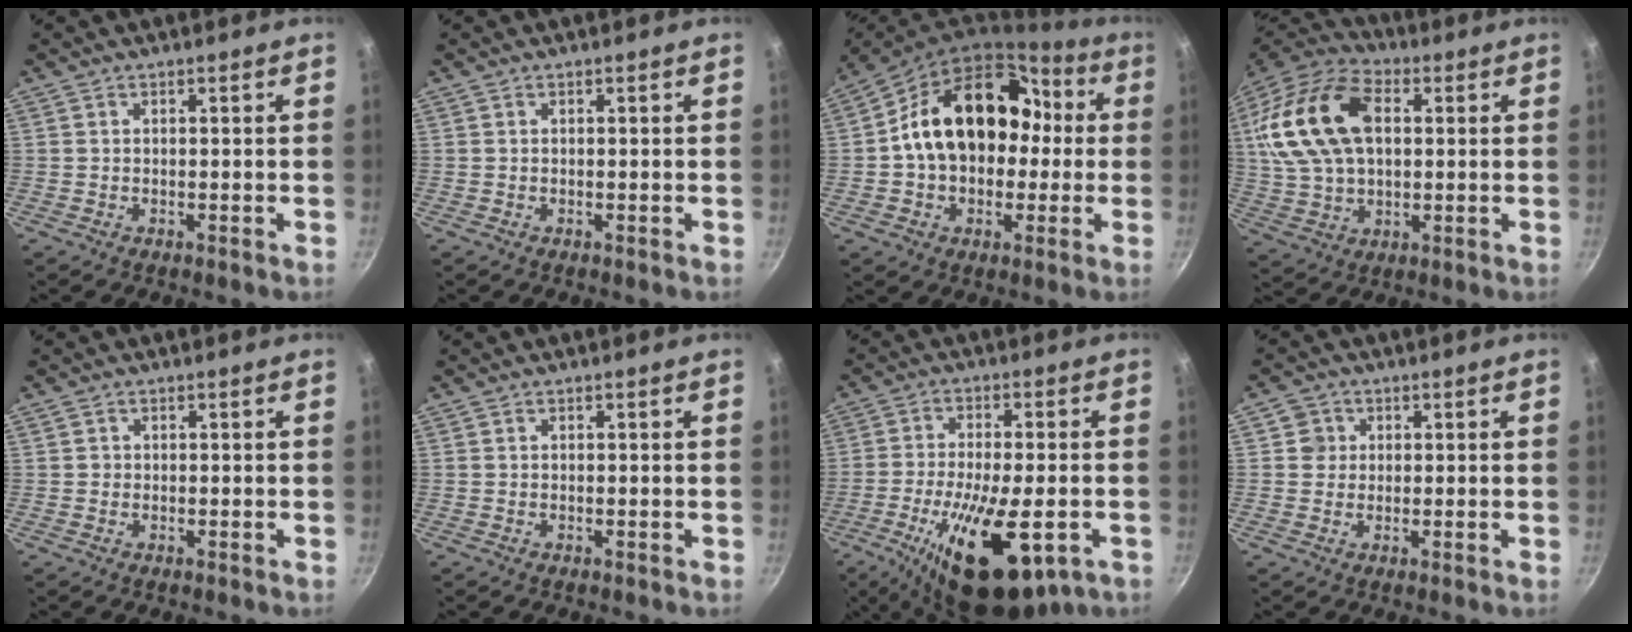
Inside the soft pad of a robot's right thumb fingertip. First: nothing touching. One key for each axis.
{"total": 0.0}
{"total": 20.7, "fx": 1.3, "fy": 15.2, "fz": 14.0, "tx": -0.190, "ty": 0.057, "tz": 0.019}
{"total": 21.5, "fx": 4.1, "fy": 13.9, "fz": 15.9, "tx": -0.297, "ty": 0.020, "tz": 0.070}
{"total": 0.8, "fx": 0.3, "fy": 0.8, "fz": 0.2, "tx": 0.001, "ty": 0.003, "tz": 0.003}
{"total": 0.0}
{"total": 19.4, "fx": -7.2, "fy": 7.2, "fz": 16.5, "tx": -0.271, "ty": -0.003, "tz": -0.109}
{"total": 3.3, "fx": 0.8, "fy": 3.2, "fz": 0.5, "tx": 0.015, "ty": 0.004, "tz": 0.007}